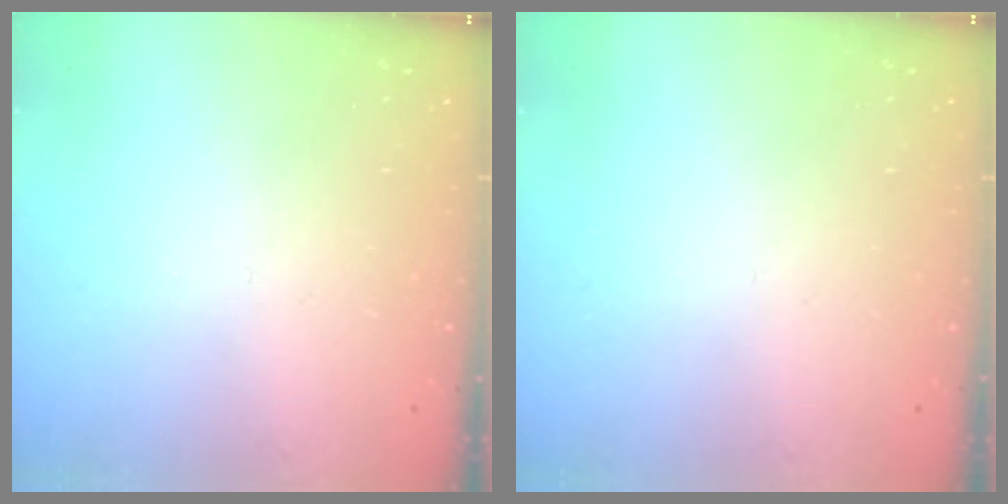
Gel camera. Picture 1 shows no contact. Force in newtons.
{"total": 0.0}